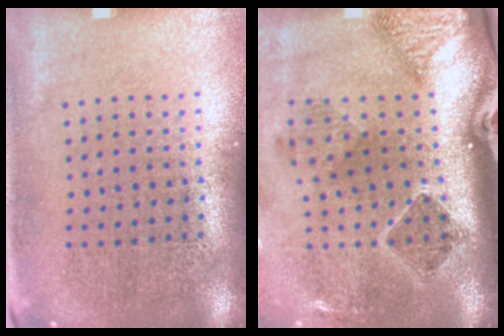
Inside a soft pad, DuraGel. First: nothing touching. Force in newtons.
{"total": 2.3, "press": 1.7, "slide": 1.5}